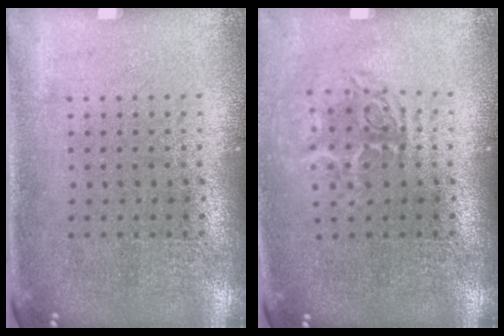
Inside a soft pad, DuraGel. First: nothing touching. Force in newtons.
{"total": 1.7, "press": 1.3, "slide": 1.1}